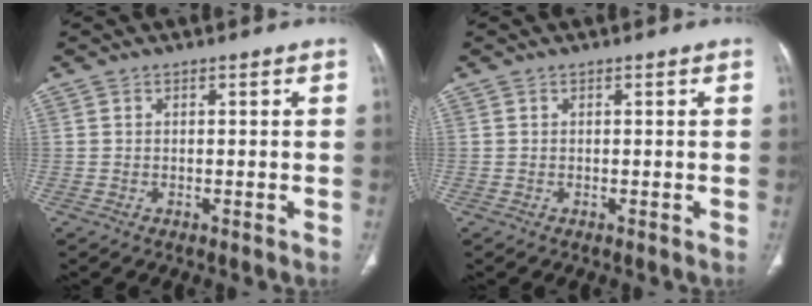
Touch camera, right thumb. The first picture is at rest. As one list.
[{"total": 0.0}]